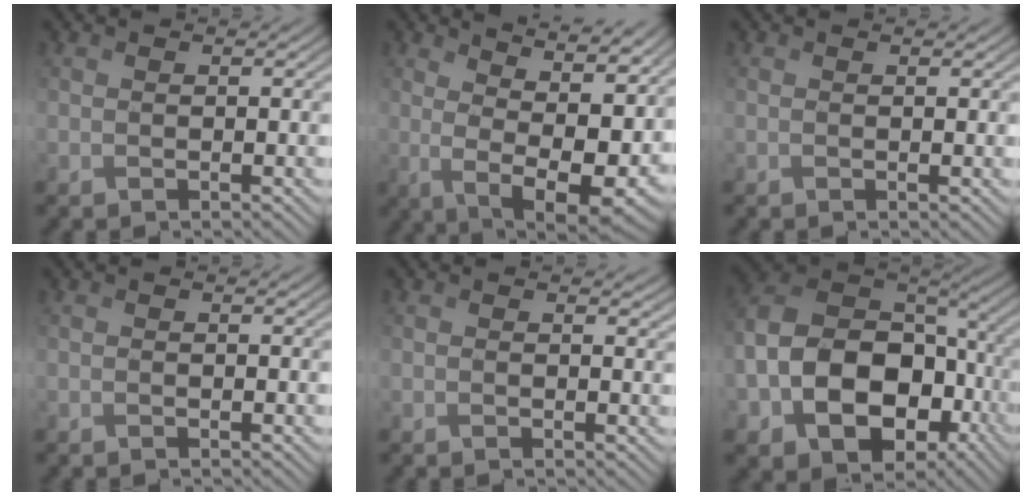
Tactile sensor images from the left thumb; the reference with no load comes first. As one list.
[{"total": 13.1, "force": [4.9, 5.4, 10.8], "torque": [-0.158, -0.005, 0.068]}, {"total": 0.8, "force": [-0.5, -0.6, -0.3], "torque": [0.014, -0.002, -0.014]}, {"total": 0.8, "force": [-0.7, -0.3, -0.3], "torque": [0.012, 0.001, -0.017]}, {"total": 0.6, "force": [0.2, 0.5, 0.3], "torque": [0.000, 0.001, -0.001]}, {"total": 16.9, "force": [-5.0, 11.9, 10.9], "torque": [-0.222, -0.044, -0.079]}]